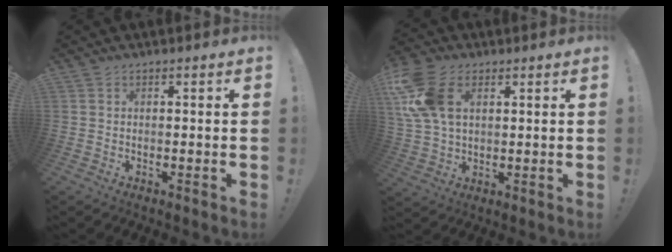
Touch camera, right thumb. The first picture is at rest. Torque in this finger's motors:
{"motor_torque": [1.27, 2.51, 1.58, 0.14, 0.22]}